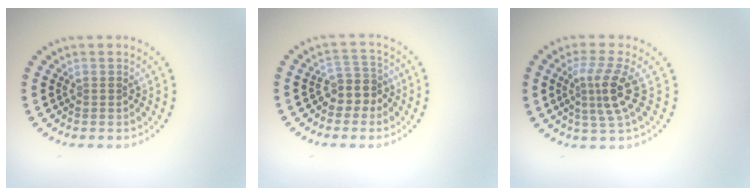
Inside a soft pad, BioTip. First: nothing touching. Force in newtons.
{"total": 2.6, "press": 2.2, "slide": 1.5}
{"total": 3.6, "press": 2.8, "slide": 2.2}